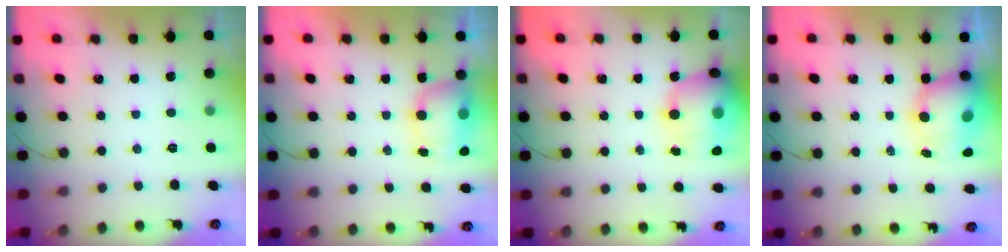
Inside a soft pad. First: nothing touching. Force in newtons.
{"total": 9.8, "press": 8.3, "slide": 5.3}
{"total": 19.6, "press": 19.0, "slide": 4.5}
{"total": 9.4, "press": 9.0, "slide": 2.7}